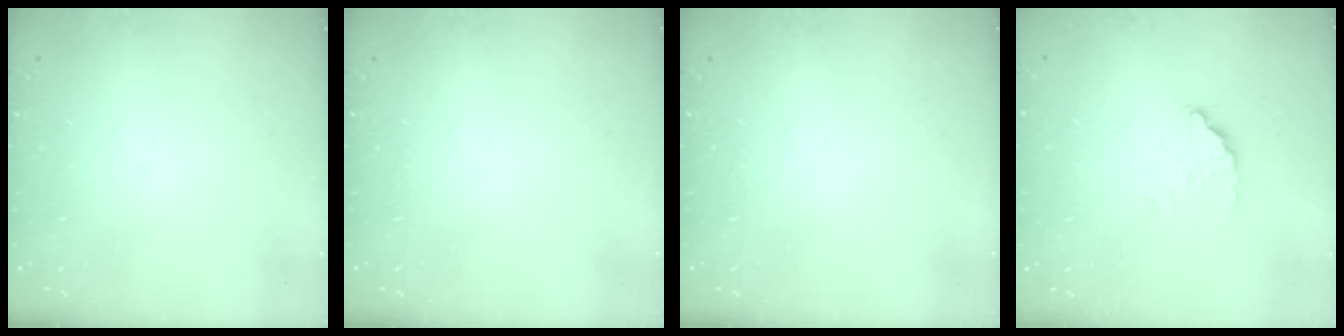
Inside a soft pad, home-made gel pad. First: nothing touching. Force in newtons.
{"total": 0.0}
{"total": 0.0}
{"total": 2.2, "press": 2.2, "slide": 0.0}